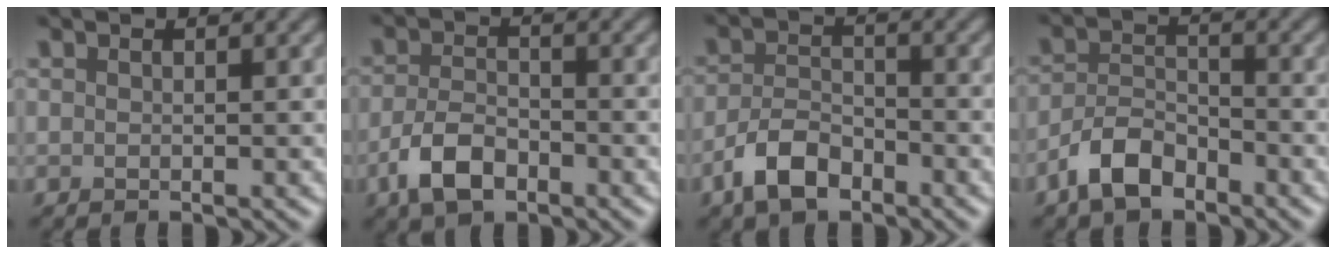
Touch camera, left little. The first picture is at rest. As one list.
[{"total": 4.1, "force": [-2.4, 2.1, 2.6], "torque": [-0.051, -0.001, -0.053]}, {"total": 4.2, "force": [-2.8, 2.0, 2.4], "torque": [-0.042, 0.001, -0.061]}, {"total": 4.1, "force": [-3.0, 1.8, 2.1], "torque": [-0.038, 0.006, -0.065]}]